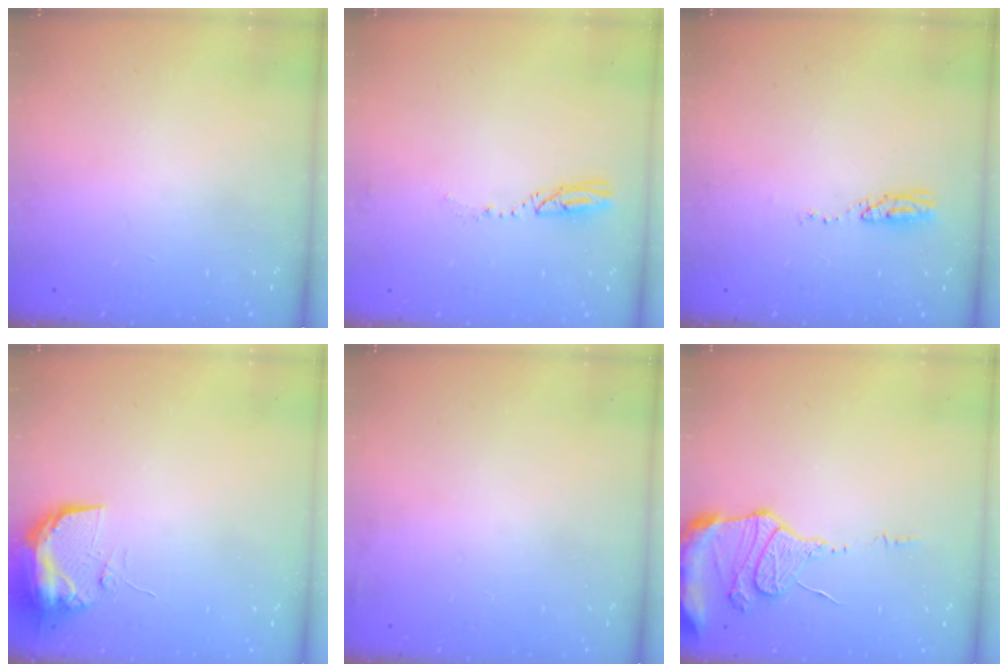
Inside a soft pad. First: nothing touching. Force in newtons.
{"total": 3.2, "press": 3.2, "slide": 0.4}
{"total": 14.7, "press": 6.3, "slide": 13.3}
{"total": 10.4, "press": 10.4, "slide": 1.2}
{"total": 2.9, "press": 2.4, "slide": 1.6}
{"total": 12.5, "press": 12.4, "slide": 1.1}